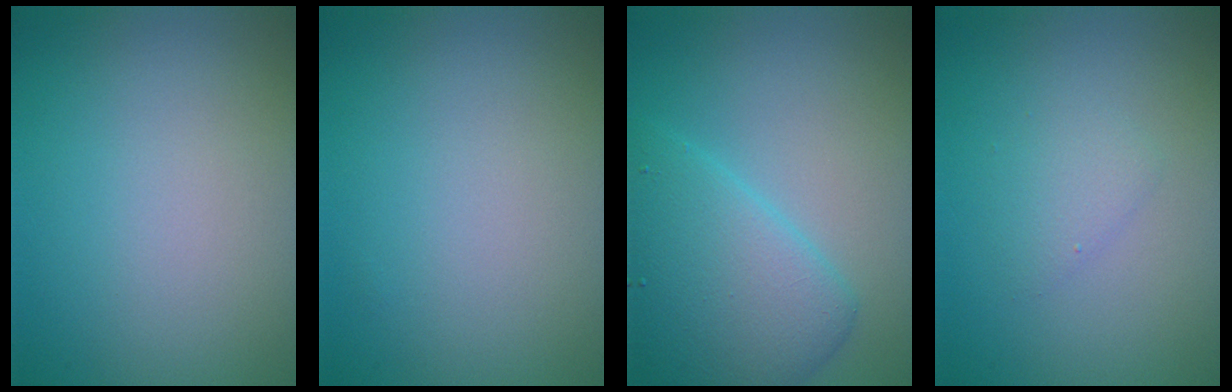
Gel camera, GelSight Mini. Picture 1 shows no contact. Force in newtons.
{"total": 0.0}
{"total": 6.0, "press": 6.0, "slide": 0.2}
{"total": 1.3, "press": 1.3, "slide": 0.1}